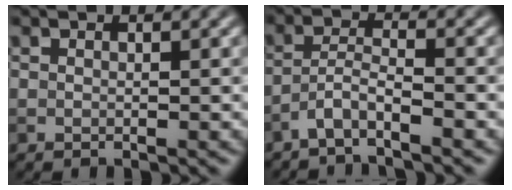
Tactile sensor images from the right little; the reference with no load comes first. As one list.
[{"total": 2.9, "force": [-2.5, 0.0, 1.5], "torque": [-0.032, 0.008, -0.055]}]